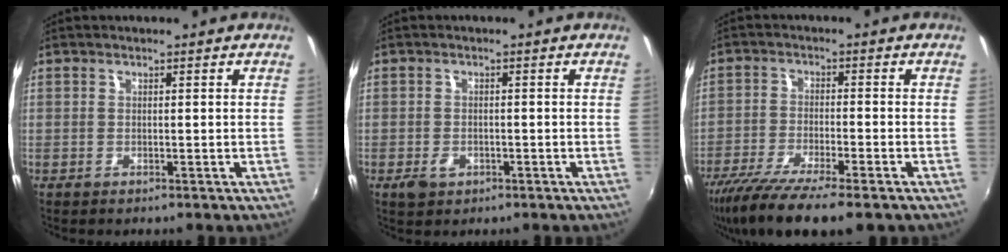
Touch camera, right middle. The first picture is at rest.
{"total": 3.2, "force": [-1.7, 2.1, 1.6], "torque": [-0.034, -0.004, -0.026]}
{"total": 12.9, "force": [-9.8, 1.7, 8.2], "torque": [-0.172, -0.044, -0.169]}